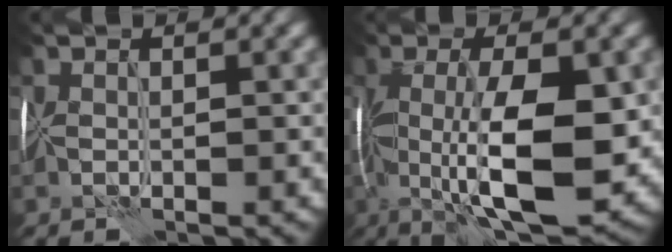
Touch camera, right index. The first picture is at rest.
{"total": 11.2, "force": [-1.3, 3.7, 10.5], "torque": [-0.182, -0.007, -0.019]}